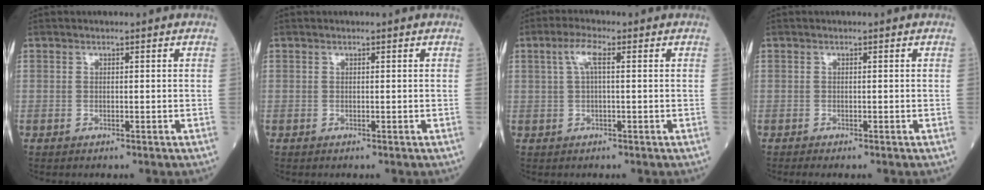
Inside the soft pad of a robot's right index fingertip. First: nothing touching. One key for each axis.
{"total": 0.0}
{"total": 3.2, "fx": 0.9, "fy": 0.6, "fz": 3.0, "tx": -0.063, "ty": 0.017, "tz": 0.022}
{"total": 0.6, "fx": -0.6, "fy": 0.0, "fz": 0.3, "tx": -0.004, "ty": 0.001, "tz": -0.012}